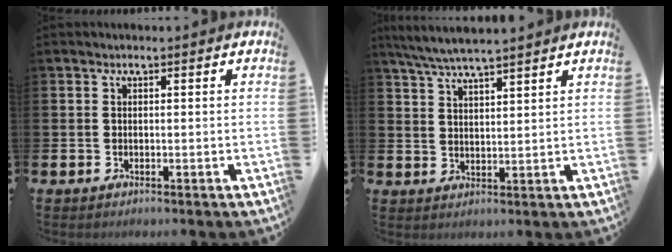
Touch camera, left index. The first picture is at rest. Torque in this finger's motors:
{"motor_torque": [0.81, -1.33, 0.21, 0.05]}